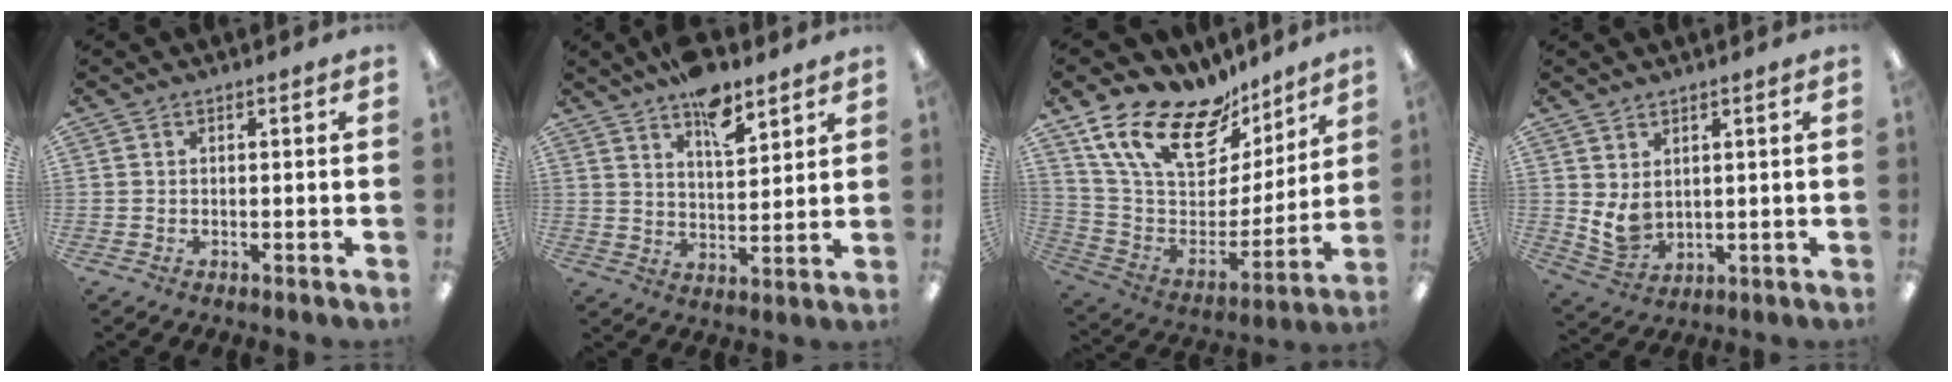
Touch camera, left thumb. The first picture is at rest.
{"total": 9.5, "force": [7.1, 4.0, 4.9], "torque": [-0.069, -0.039, 0.122]}
{"total": 20.5, "force": [14.5, 10.2, 10.4], "torque": [-0.200, -0.095, 0.265]}
{"total": 5.3, "force": [2.2, 3.8, 3.1], "torque": [-0.059, -0.019, 0.042]}